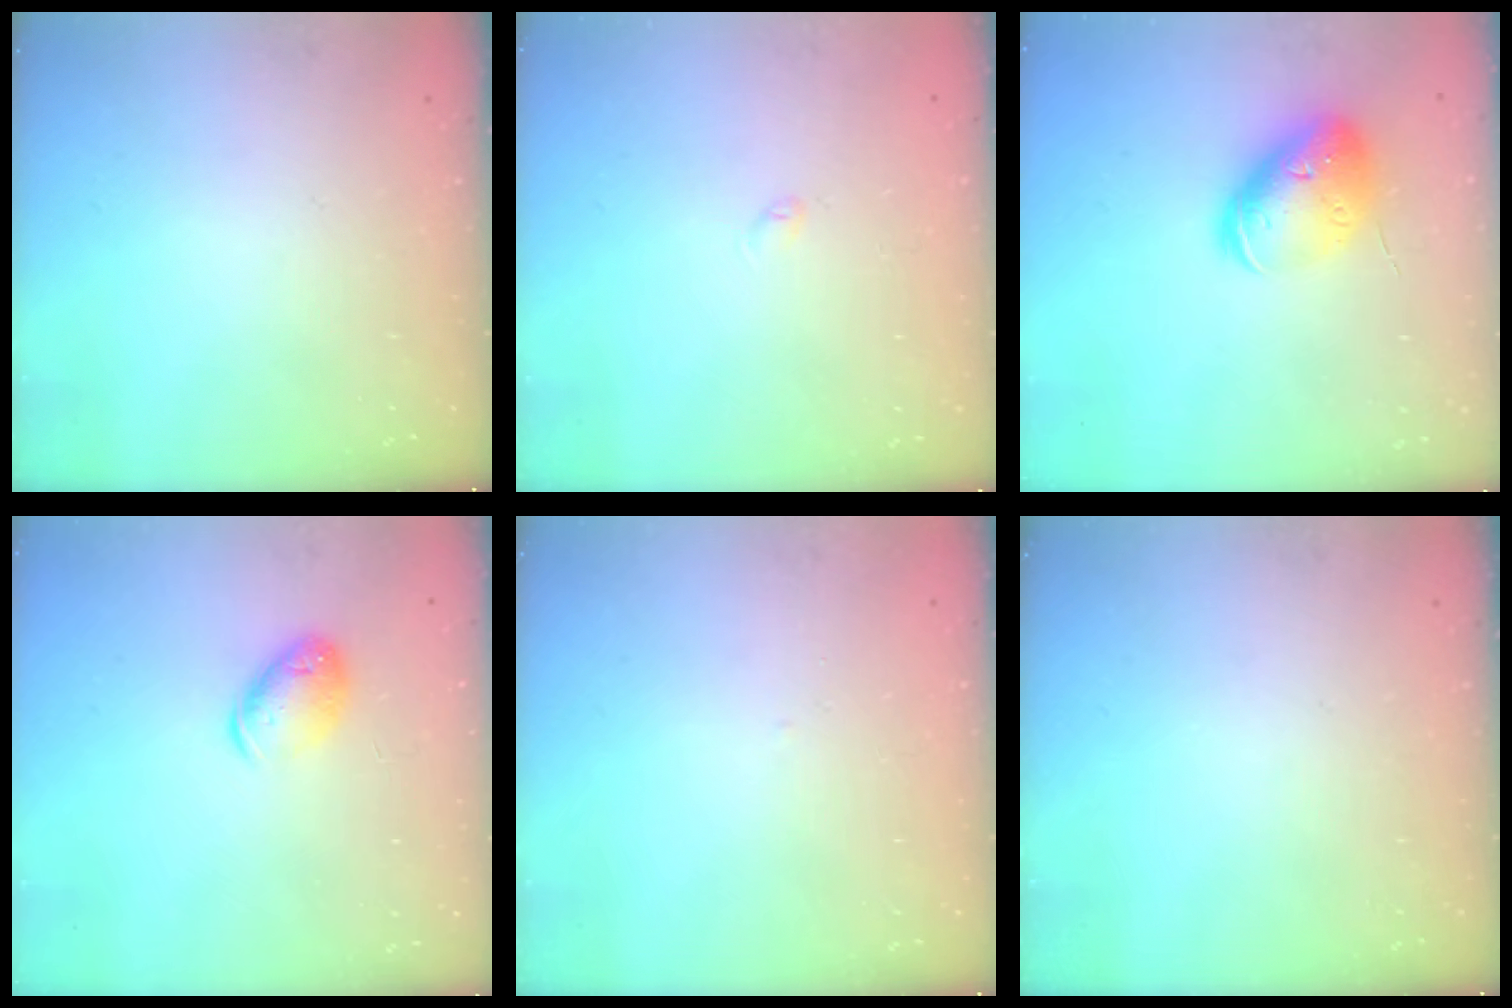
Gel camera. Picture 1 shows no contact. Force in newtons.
{"total": 2.6, "press": 2.6, "slide": 0.4}
{"total": 14.7, "press": 14.5, "slide": 2.3}
{"total": 10.2, "press": 10.1, "slide": 1.4}
{"total": 1.6, "press": 1.6, "slide": 0.3}
{"total": 0.0}